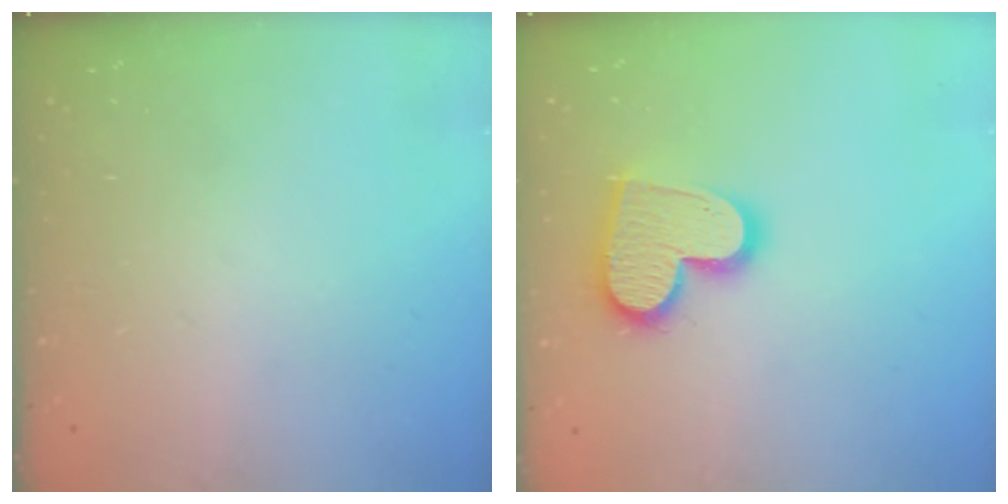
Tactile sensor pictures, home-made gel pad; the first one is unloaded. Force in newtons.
{"total": 14.9, "press": 14.8, "slide": 1.1}